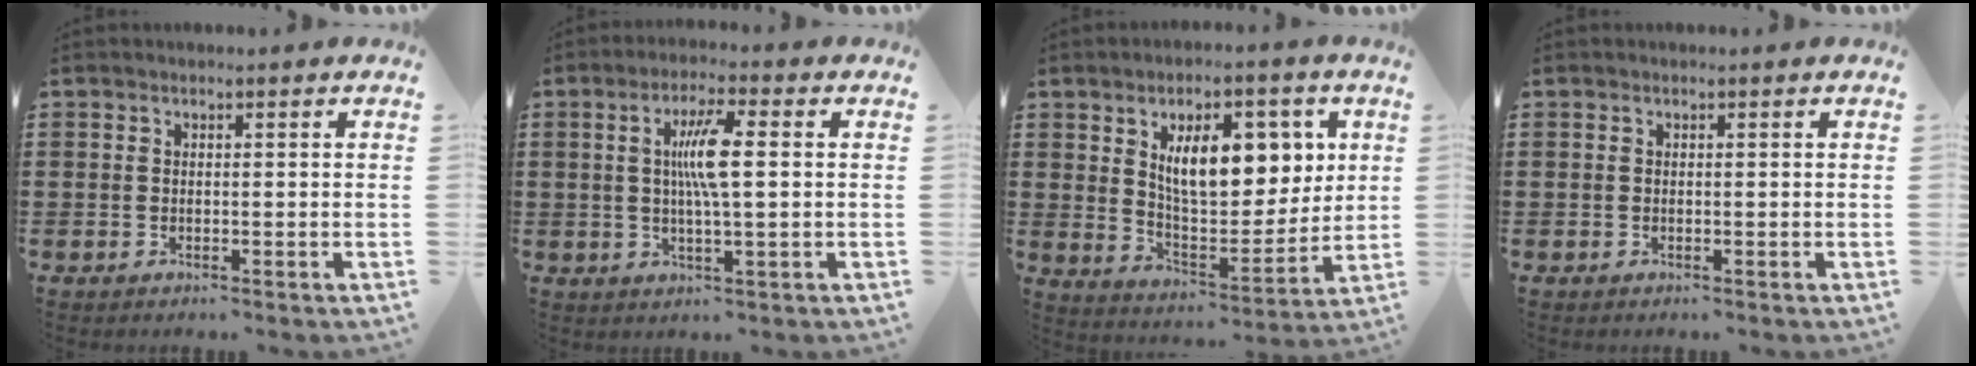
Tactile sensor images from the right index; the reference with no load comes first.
{"total": 6.6, "force": [0.7, 0.9, 6.5], "torque": [-0.130, -0.001, 0.005]}
{"total": 11.5, "force": [4.5, 5.7, 8.9], "torque": [-0.147, -0.004, 0.075]}
{"total": 0.0}